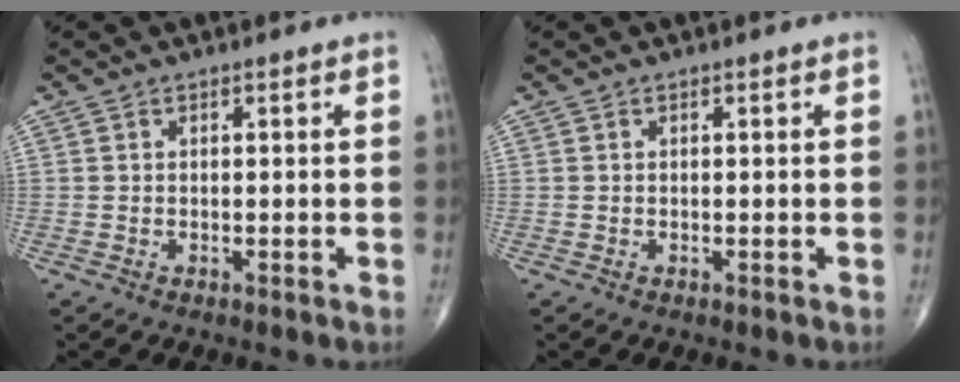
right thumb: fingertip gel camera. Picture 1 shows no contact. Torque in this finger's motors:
{"motor_torque": [-0.31, -0.02, -0.14, -0.08, -0.08]}